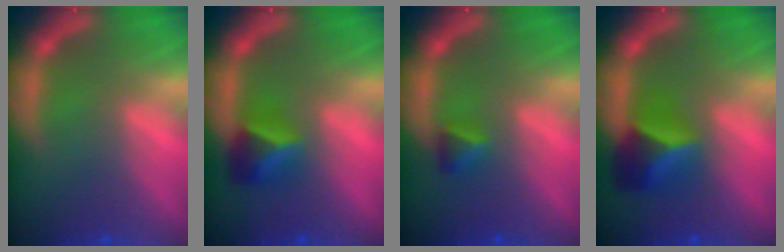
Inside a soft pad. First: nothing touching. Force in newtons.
{"total": 2.9}
{"total": 1.4}
{"total": 4.0}